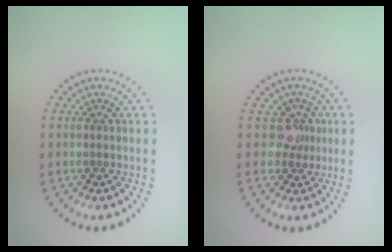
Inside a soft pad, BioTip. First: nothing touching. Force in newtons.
{"total": 2.0, "press": 1.5, "slide": 1.3}